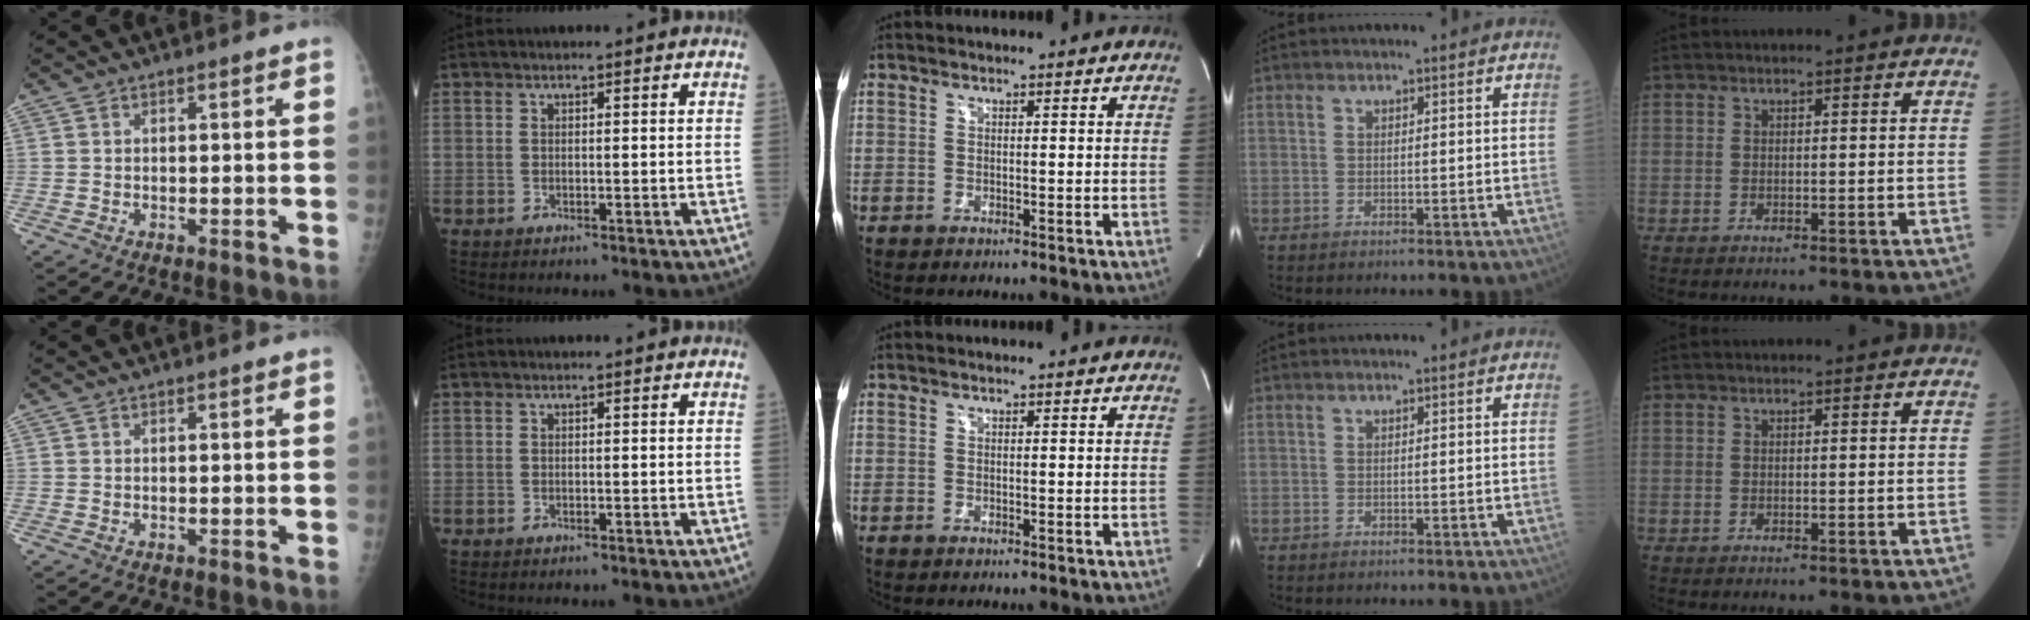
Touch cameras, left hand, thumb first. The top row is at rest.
{}